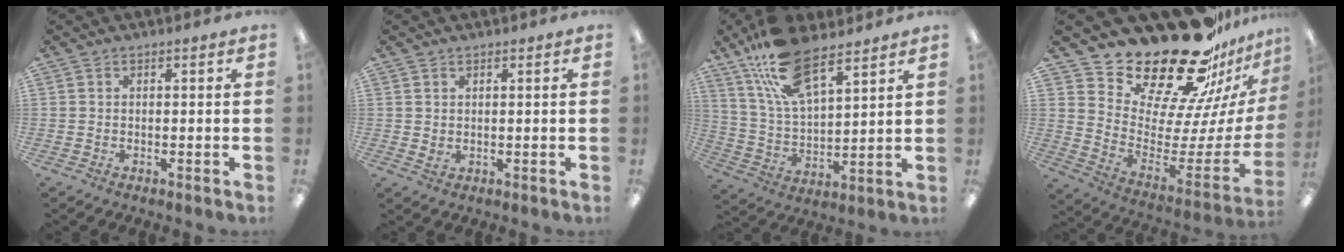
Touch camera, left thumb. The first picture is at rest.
{"total": 1.4, "force": [0.8, 1.0, 0.6], "torque": [-0.004, -0.004, 0.014]}
{"total": 16.9, "force": [11.8, 6.7, 10.1], "torque": [-0.208, -0.041, 0.213]}
{"total": 26.6, "force": [21.6, 10.2, 11.6], "torque": [-0.180, -0.172, 0.391]}